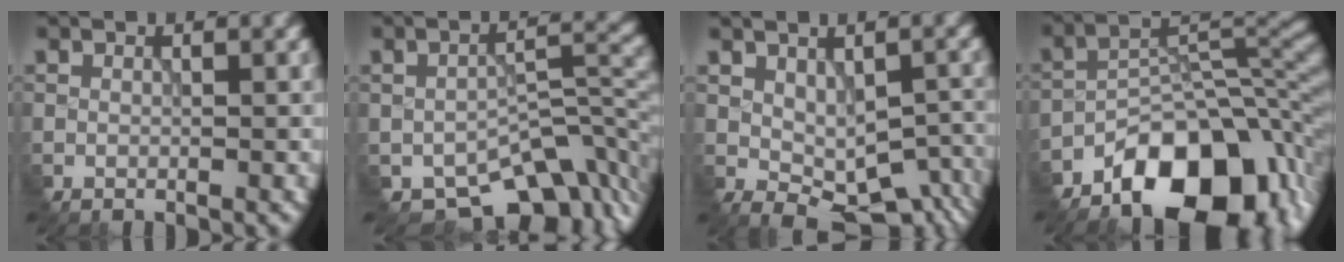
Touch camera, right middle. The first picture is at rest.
{"total": 8.7, "force": [-6.0, 4.3, 4.6], "torque": [-0.048, -0.019, -0.095]}
{"total": 5.5, "force": [-0.8, 3.3, 4.3], "torque": [-0.063, -0.018, 0.005]}
{"total": 11.5, "force": [-7.0, 6.1, 6.8], "torque": [-0.088, -0.004, -0.124]}